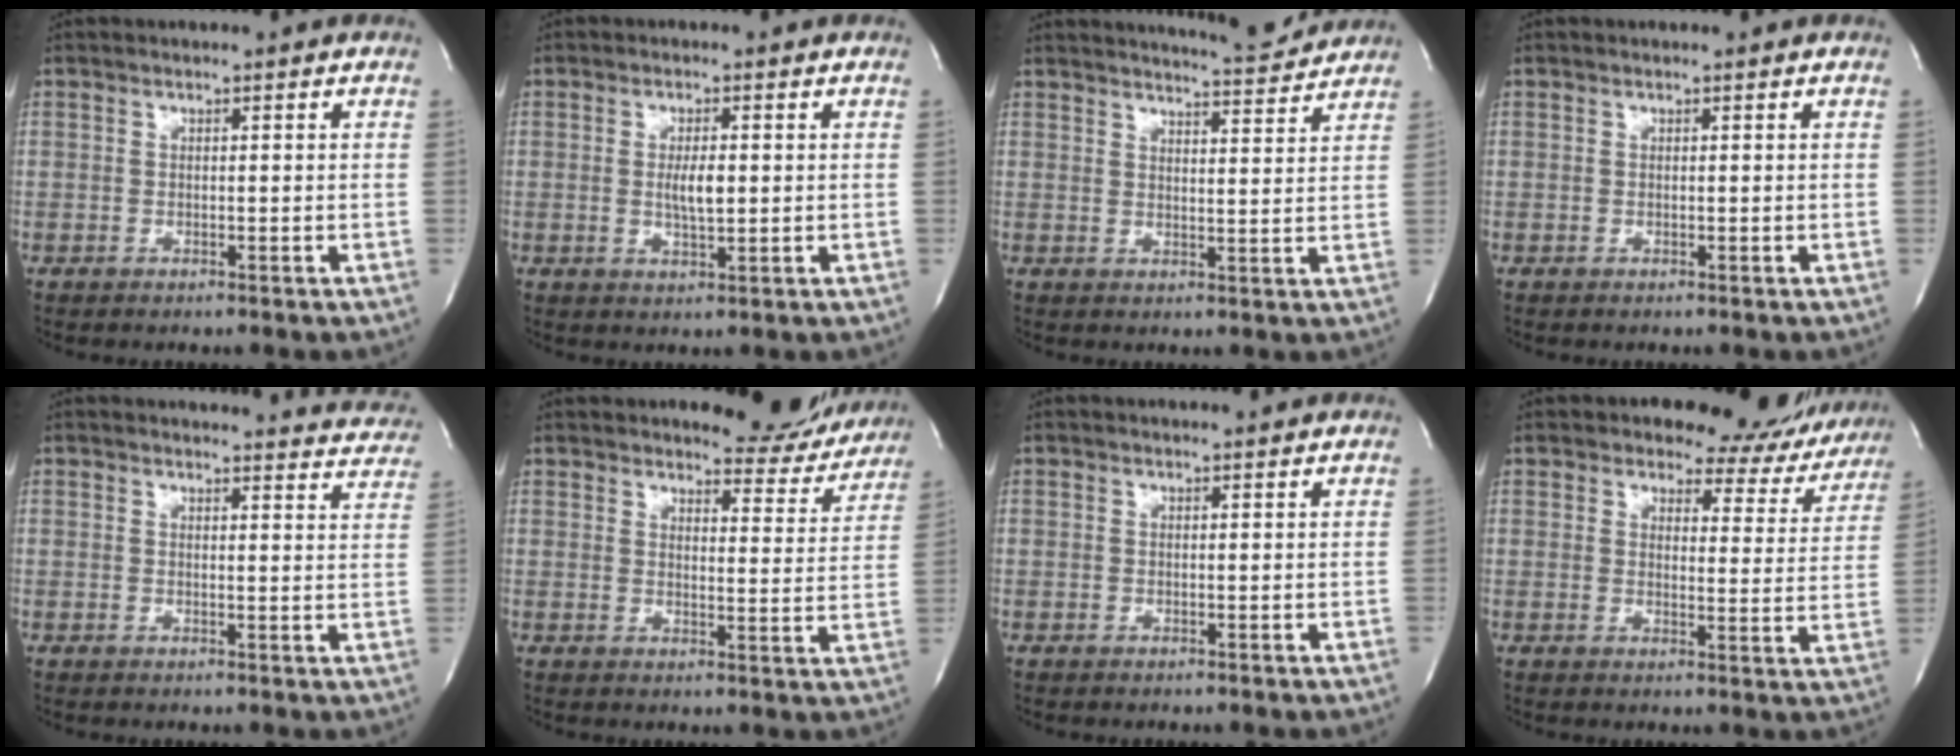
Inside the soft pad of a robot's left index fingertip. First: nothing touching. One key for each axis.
{"total": 3.3, "fx": 0.0, "fy": 0.8, "fz": 3.2, "tx": -0.061, "ty": -0.008, "tz": 0.000}
{"total": 7.6, "fx": 7.5, "fy": 0.0, "fz": 1.2, "tx": -0.026, "ty": -0.013, "tz": 0.096}
{"total": 0.0}
{"total": 16.8, "fx": 16.4, "fy": 2.8, "fz": 2.4, "tx": -0.009, "ty": -0.058, "tz": 0.161}
{"total": 9.1, "fx": 8.7, "fy": 2.1, "fz": 1.3, "tx": 0.001, "ty": -0.036, "tz": 0.097}
{"total": 1.1, "fx": 1.1, "fy": 0.0, "fz": 0.2, "tx": -0.007, "ty": -0.001, "tz": 0.015}
{"total": 10.7, "fx": 9.9, "fy": 4.0, "fz": 0.7, "tx": 0.022, "ty": -0.036, "tz": 0.091}